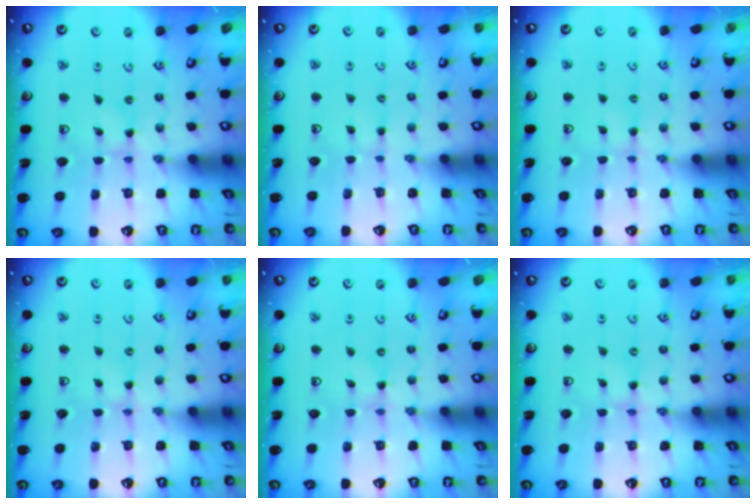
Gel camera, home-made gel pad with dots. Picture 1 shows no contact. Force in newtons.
{"total": 1.8, "press": 1.7, "slide": 0.3}
{"total": 2.4, "press": 2.4, "slide": 0.4}
{"total": 0.5, "press": 0.5, "slide": 0.2}
{"total": 0.0}
{"total": 1.2, "press": 1.1, "slide": 0.2}